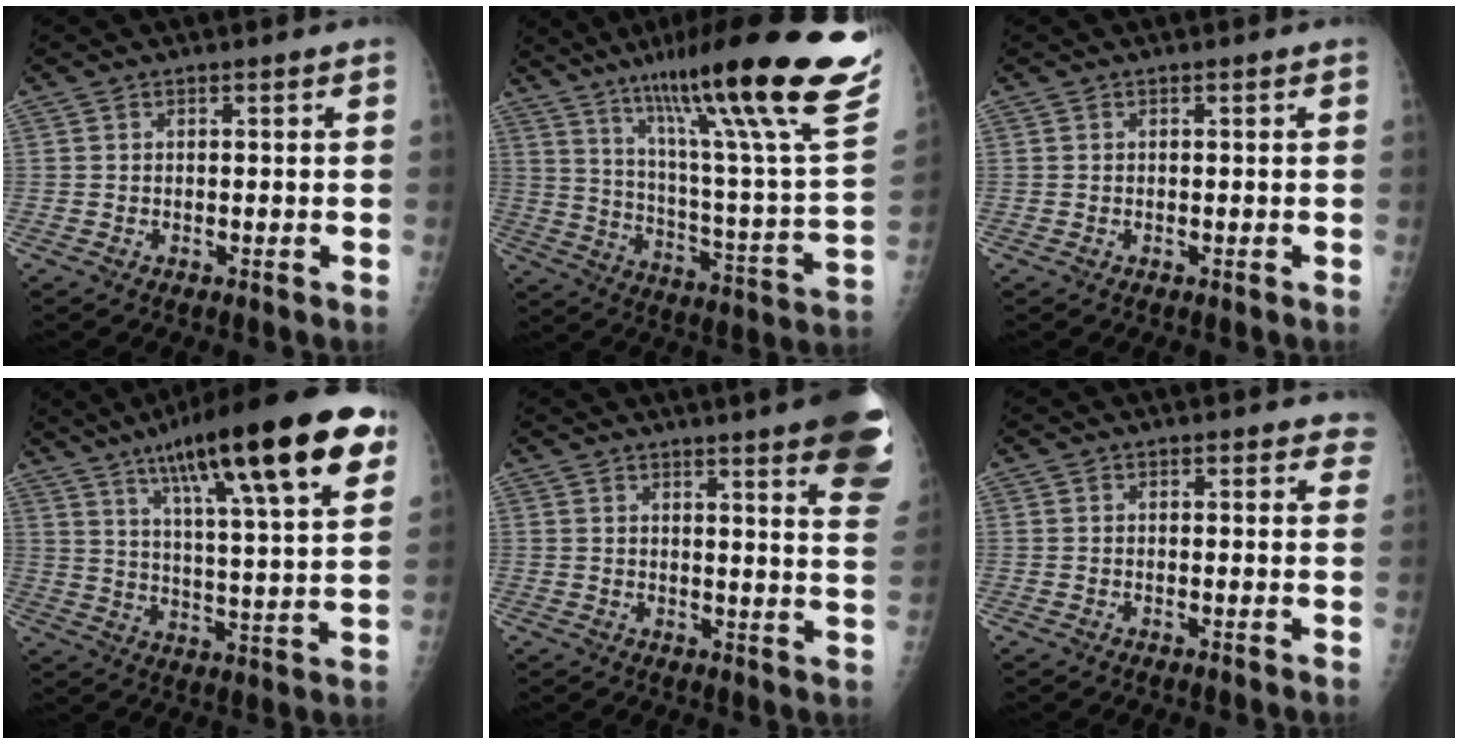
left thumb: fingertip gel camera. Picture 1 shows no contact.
{"total": 33.4, "force": [20.5, 3.8, 26.1], "torque": [-0.344, -0.061, 0.314]}
{"total": 0.0}
{"total": 26.5, "force": [14.5, 5.0, 21.6], "torque": [-0.321, -0.022, 0.223]}
{"total": 17.7, "force": [12.1, 2.0, 12.8], "torque": [-0.138, -0.060, 0.130]}
{"total": 3.3, "force": [2.7, 1.5, 1.2], "torque": [0.023, -0.006, 0.020]}